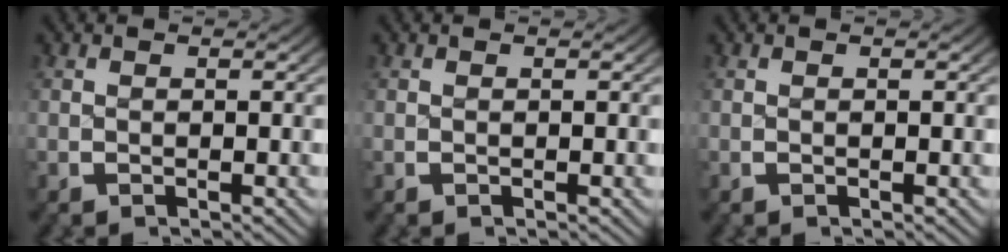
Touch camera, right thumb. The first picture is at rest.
{"total": 0.0}
{"total": 0.0}